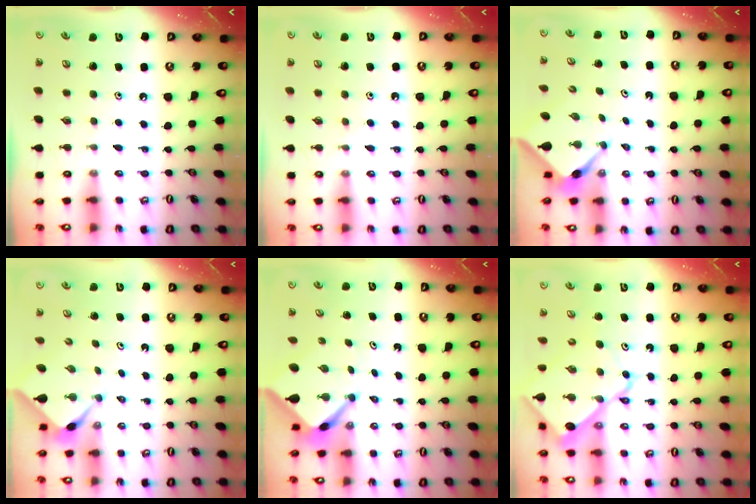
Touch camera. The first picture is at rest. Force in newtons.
{"total": 3.9, "press": 3.9, "slide": 0.6}
{"total": 3.1, "press": 3.1, "slide": 0.3}
{"total": 2.3, "press": 2.3, "slide": 0.3}
{"total": 3.6, "press": 3.6, "slide": 0.2}
{"total": 16.7, "press": 16.6, "slide": 1.9}